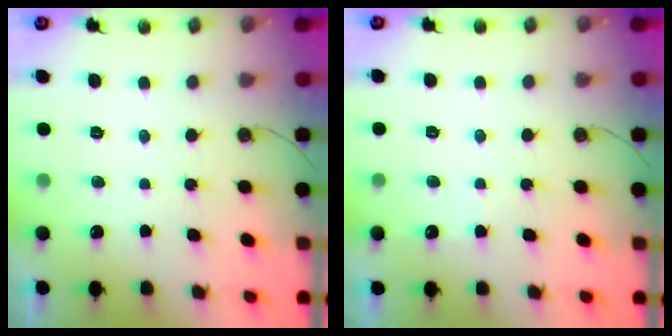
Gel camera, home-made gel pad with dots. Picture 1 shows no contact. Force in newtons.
{"total": 4.2, "press": 4.2, "slide": 0.6}